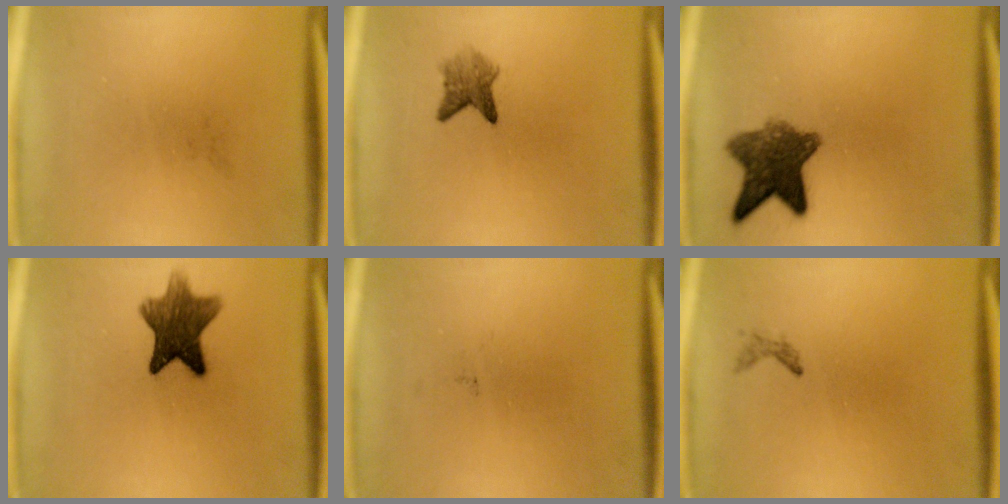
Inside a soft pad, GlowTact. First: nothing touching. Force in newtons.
{"total": 2.9}
{"total": 8.5}
{"total": 9.3}
{"total": 0.0}
{"total": 0.7}